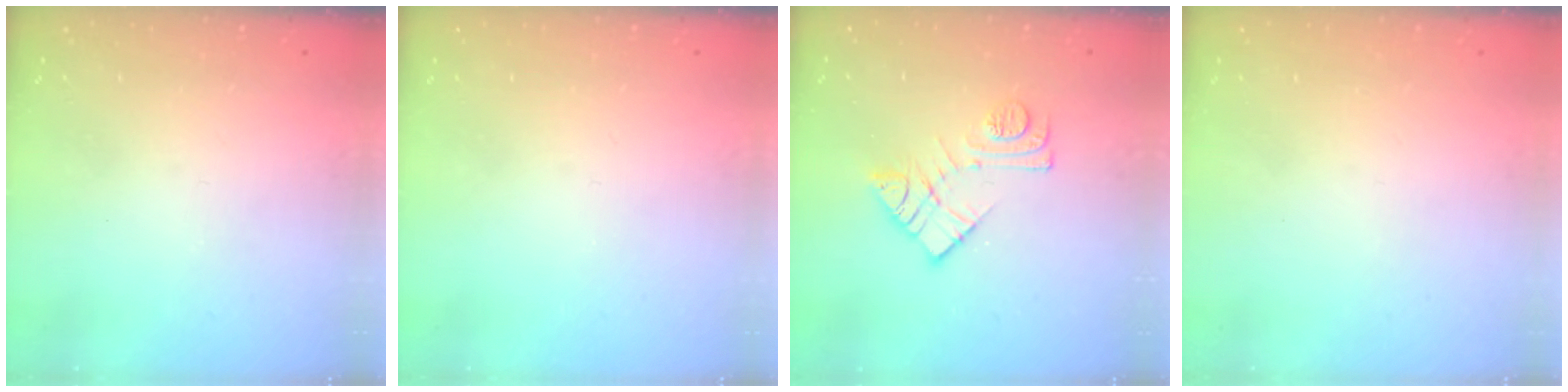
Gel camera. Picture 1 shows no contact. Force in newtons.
{"total": 0.0}
{"total": 11.3, "press": 11.3, "slide": 0.4}
{"total": 1.5, "press": 1.5, "slide": 0.1}